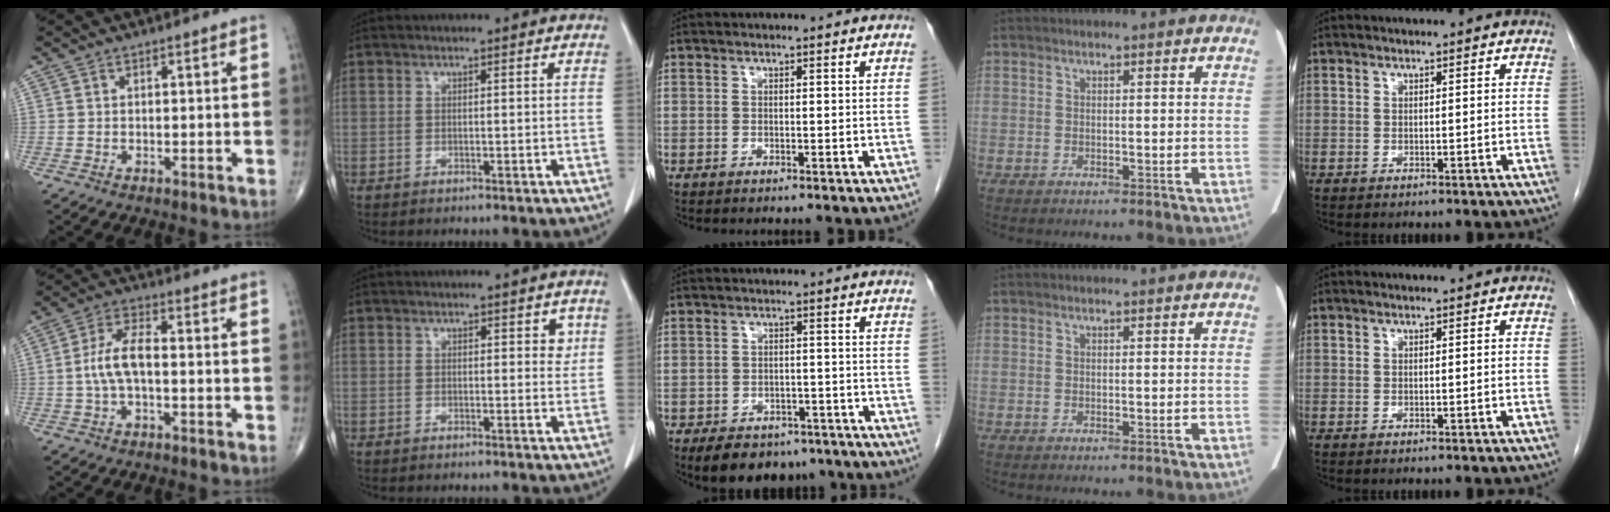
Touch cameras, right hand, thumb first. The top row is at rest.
{"thumb": {"total": 7.0, "force": [-0.8, 3.0, 6.3], "torque": [-0.136, 0.023, -0.020]}, "index": {"total": 1.9, "force": [0.8, 1.1, 1.4], "torque": [-0.010, 0.000, 0.007]}, "middle": {"total": 10.3, "force": [-7.6, 5.7, 3.8], "torque": [-0.054, 0.004, -0.103]}}